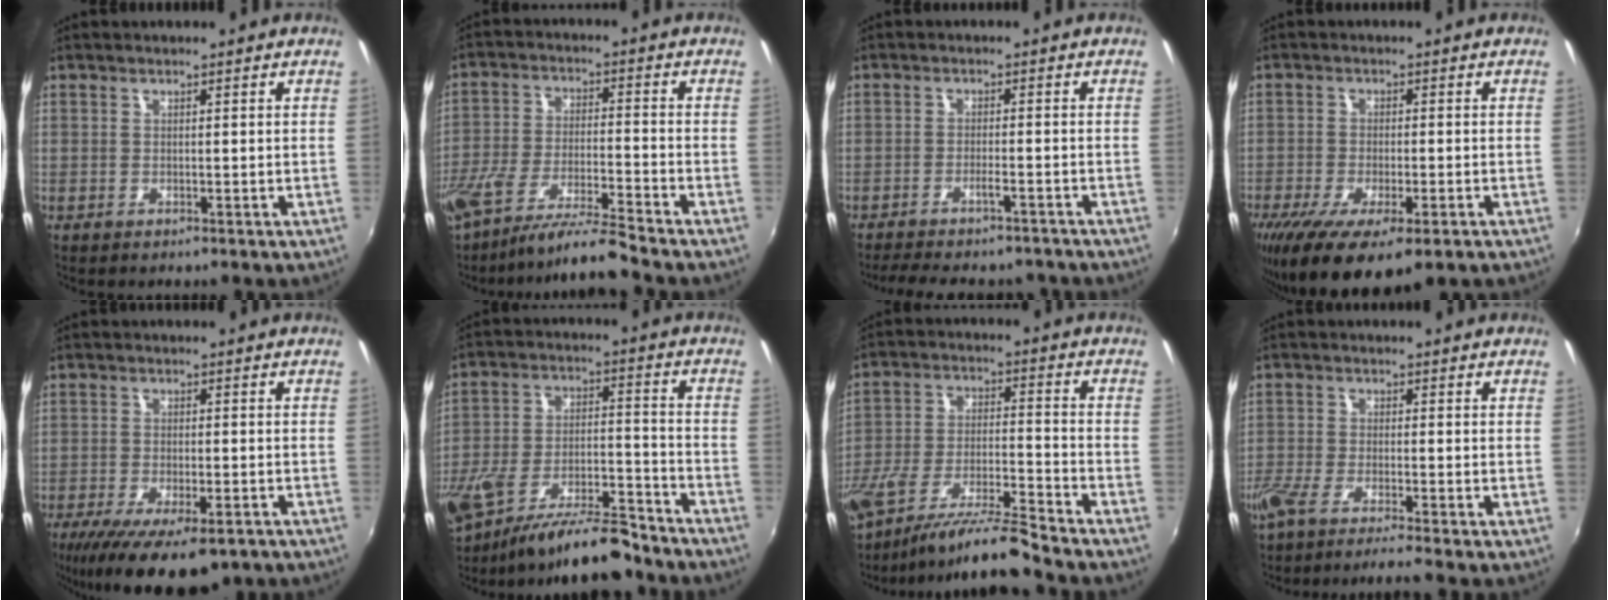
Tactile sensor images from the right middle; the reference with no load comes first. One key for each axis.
{"total": 11.8, "fx": -10.2, "fy": -0.7, "fz": 6.0, "tx": -0.119, "ty": -0.020, "tz": -0.183}
{"total": 12.3, "fx": -11.0, "fy": 2.6, "fz": 4.9, "tx": -0.106, "ty": -0.006, "tz": -0.146}
{"total": 14.1, "fx": -8.6, "fy": 4.2, "fz": 10.4, "tx": -0.211, "ty": -0.058, "tz": -0.135}
{"total": 14.5, "fx": -9.8, "fy": 4.9, "fz": 9.5, "tx": -0.190, "ty": -0.051, "tz": -0.150}
{"total": 18.4, "fx": -14.0, "fy": 5.2, "fz": 10.8, "tx": -0.216, "ty": -0.033, "tz": -0.222}
{"total": 14.1, "fx": -12.0, "fy": 0.1, "fz": 7.4, "tx": -0.149, "ty": -0.023, "tz": -0.215}
{"total": 6.7, "fx": -5.7, "fy": -0.5, "fz": 3.5, "tx": -0.083, "ty": -0.024, "tz": -0.105}